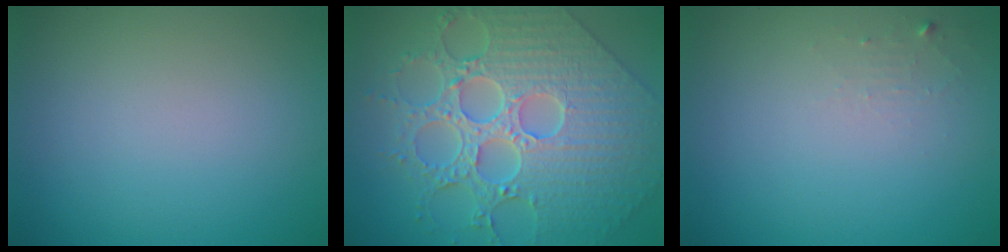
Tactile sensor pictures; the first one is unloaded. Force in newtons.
{"total": 8.9, "press": 7.2, "slide": 5.2}
{"total": 1.0, "press": 1.0, "slide": 0.1}